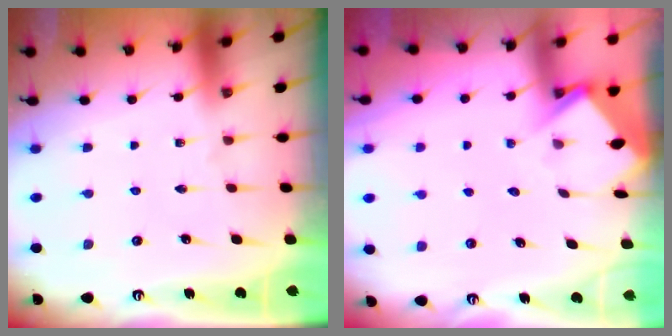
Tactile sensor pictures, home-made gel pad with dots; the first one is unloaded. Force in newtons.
{"total": 3.9, "press": 3.9, "slide": 0.3}